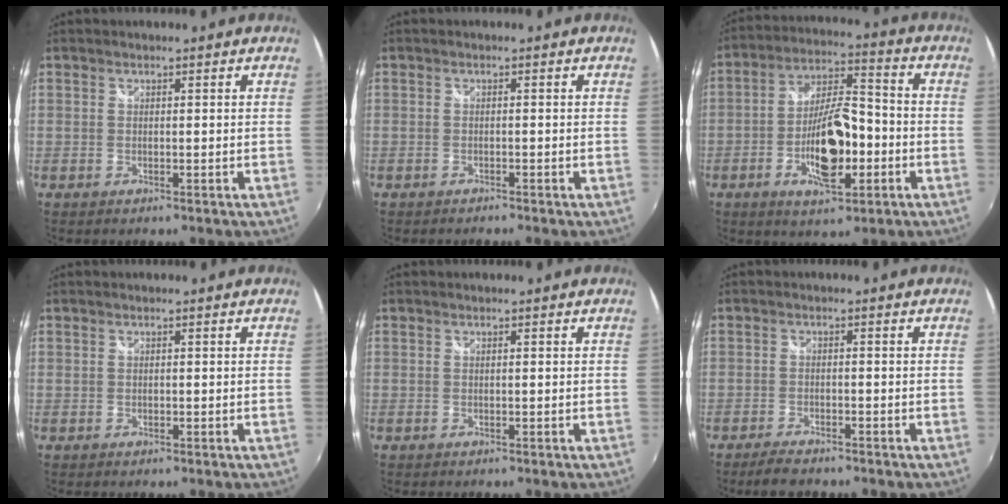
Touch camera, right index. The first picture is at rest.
{"total": 0.9, "force": [-0.9, 0.2, 0.0], "torque": [-0.002, -0.007, -0.016]}
{"total": 14.1, "force": [-4.1, 5.3, 12.4], "torque": [-0.226, 0.006, -0.070]}
{"total": 0.0}
{"total": 0.0}
{"total": 4.0, "force": [-3.6, 1.0, 1.6], "torque": [-0.047, -0.009, -0.062]}